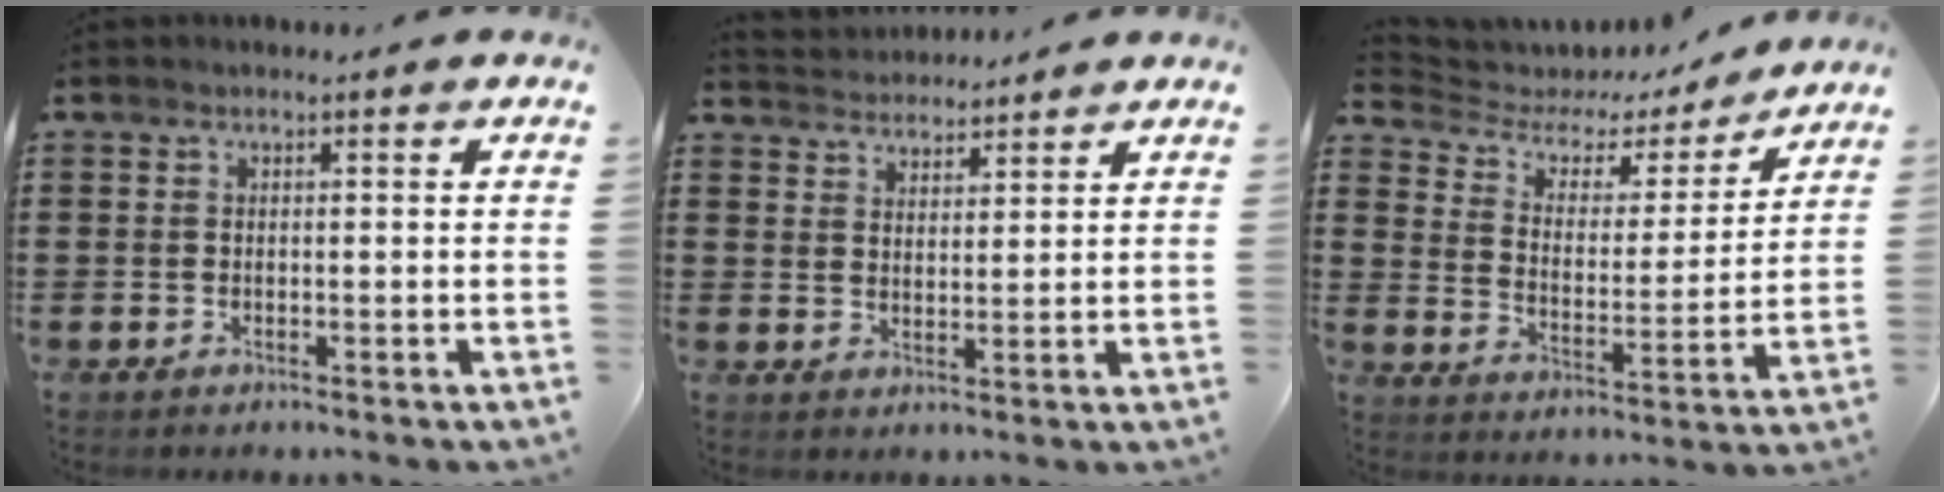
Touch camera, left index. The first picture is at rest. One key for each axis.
{"total": 3.3, "fx": 3.2, "fy": 0.5, "fz": -0.6, "tx": -0.002, "ty": -0.009, "tz": 0.059}
{"total": 4.8, "fx": 3.9, "fy": 2.3, "fz": 1.6, "tx": -0.059, "ty": -0.024, "tz": 0.059}